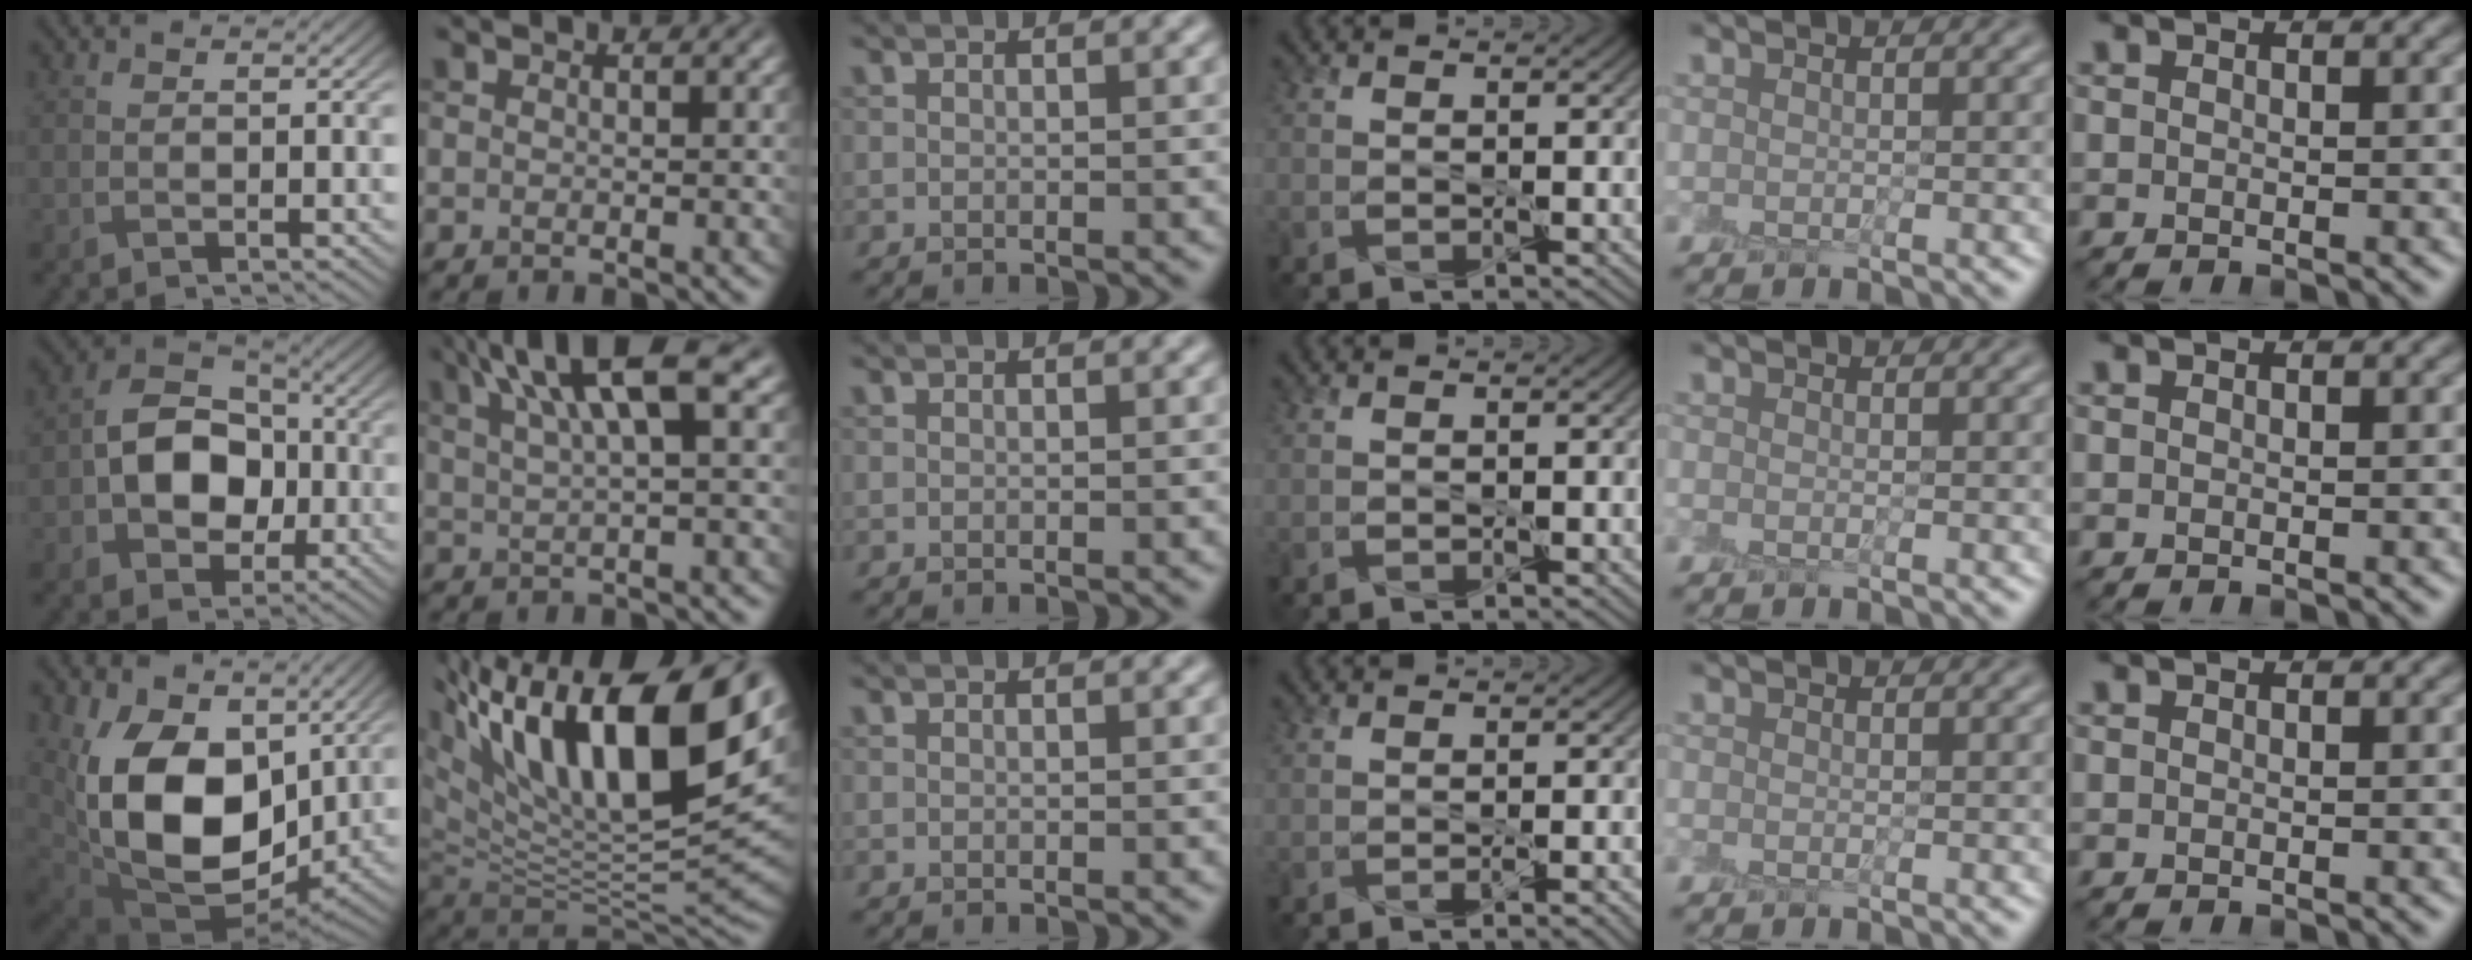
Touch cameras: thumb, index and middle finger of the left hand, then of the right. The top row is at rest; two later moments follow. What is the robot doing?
{"motion": "peel", "object": "small bumper sticker"}